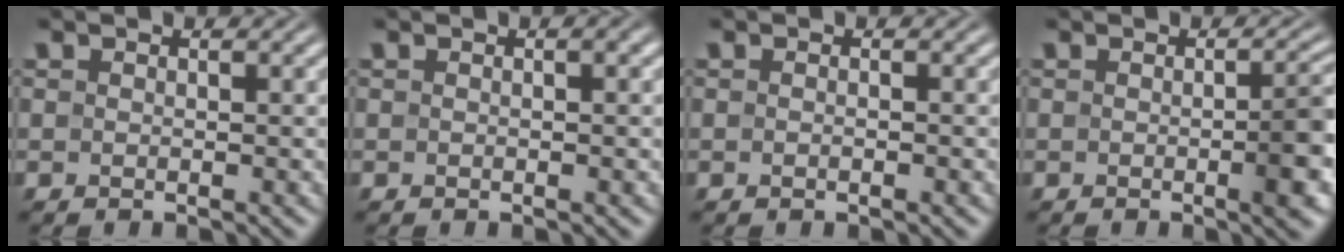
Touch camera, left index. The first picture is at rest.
{"total": 0.9, "force": [0.1, 0.0, 0.8], "torque": [-0.012, 0.003, 0.001]}
{"total": 0.7, "force": [-0.3, 0.2, 0.6], "torque": [-0.009, -0.001, -0.007]}
{"total": 3.5, "force": [-0.6, 0.6, 3.3], "torque": [-0.043, 0.001, -0.008]}